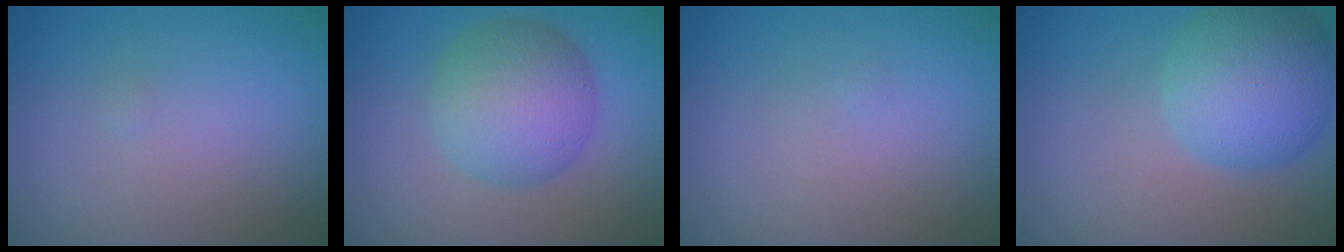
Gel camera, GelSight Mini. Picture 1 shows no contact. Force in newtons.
{"total": 6.2, "press": 6.2, "slide": 0.0}
{"total": 0.0}
{"total": 6.8, "press": 6.8, "slide": 0.2}